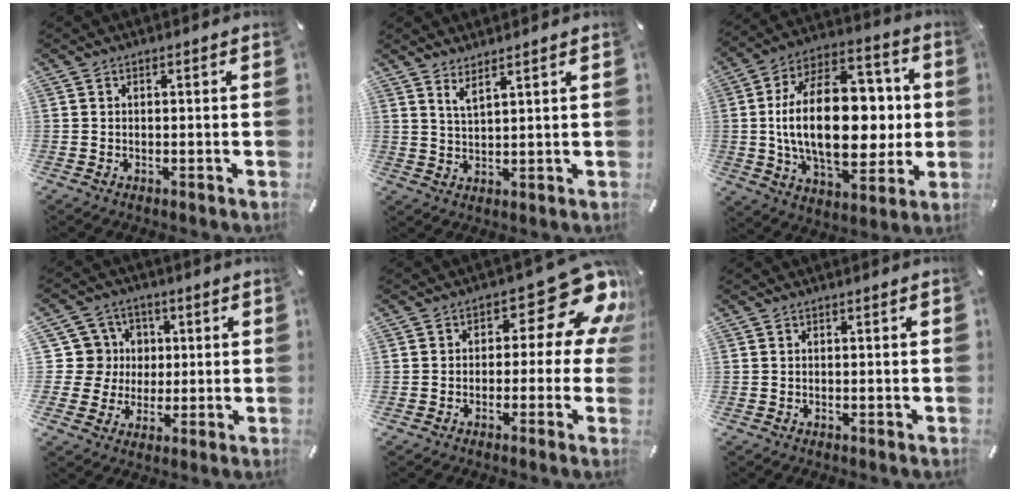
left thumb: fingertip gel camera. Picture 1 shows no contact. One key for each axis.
{"total": 3.0, "fx": 2.7, "fy": -0.1, "fz": 1.4, "tx": -0.034, "ty": -0.011, "tz": 0.049}
{"total": 26.7, "fx": 0.4, "fy": 15.7, "fz": 21.5, "tx": -0.388, "ty": -0.004, "tz": 0.007}
{"total": 11.7, "fx": 1.3, "fy": 11.4, "fz": 2.4, "tx": -0.050, "ty": -0.002, "tz": 0.031}
{"total": 16.1, "fx": 6.0, "fy": 7.6, "fz": 12.8, "tx": -0.158, "ty": -0.040, "tz": 0.093}
{"total": 0.0}